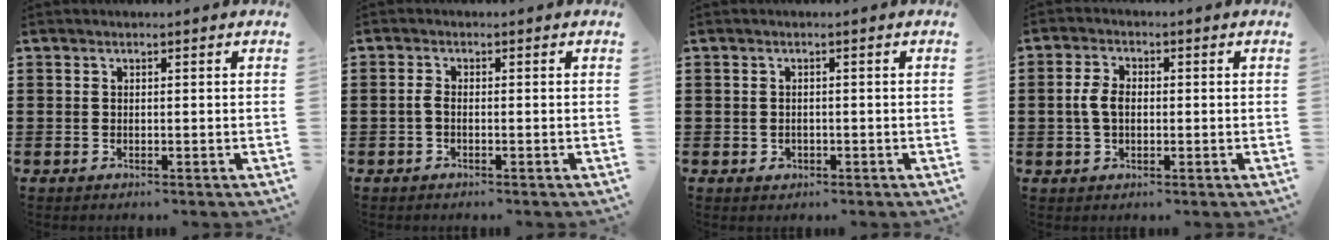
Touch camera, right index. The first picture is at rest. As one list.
[{"total": 1.5, "force": [-0.5, 0.5, 1.3], "torque": [-0.041, -0.007, -0.014]}, {"total": 0.9, "force": [-0.4, 0.8, 0.4], "torque": [-0.011, 0.001, -0.008]}, {"total": 4.0, "force": [0.0, 2.4, 3.2], "torque": [-0.087, 0.000, -0.009]}]